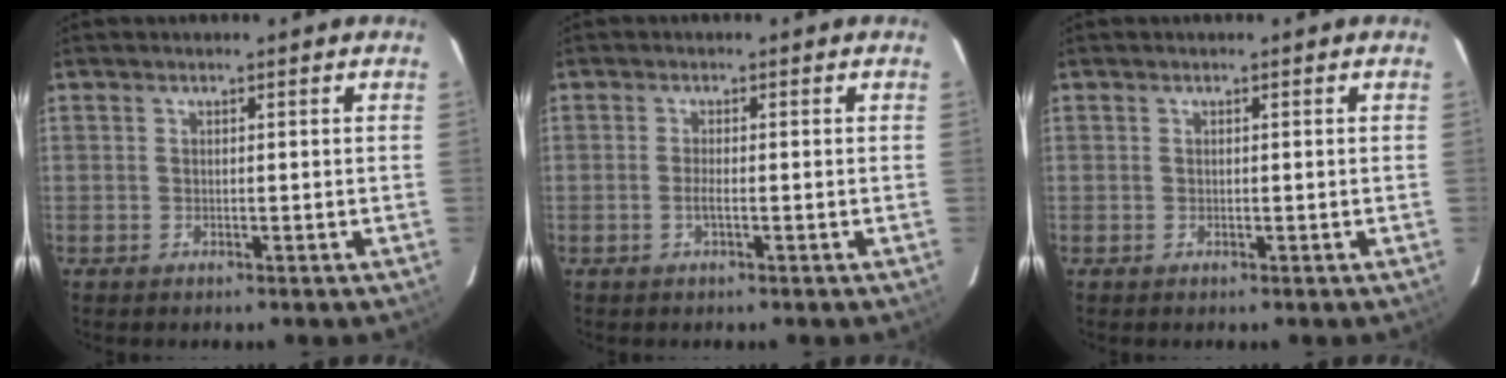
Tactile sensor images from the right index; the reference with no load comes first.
{"total": 1.3, "force": [-0.5, 0.1, 1.2], "torque": [-0.023, -0.002, -0.010]}
{"total": 0.0}